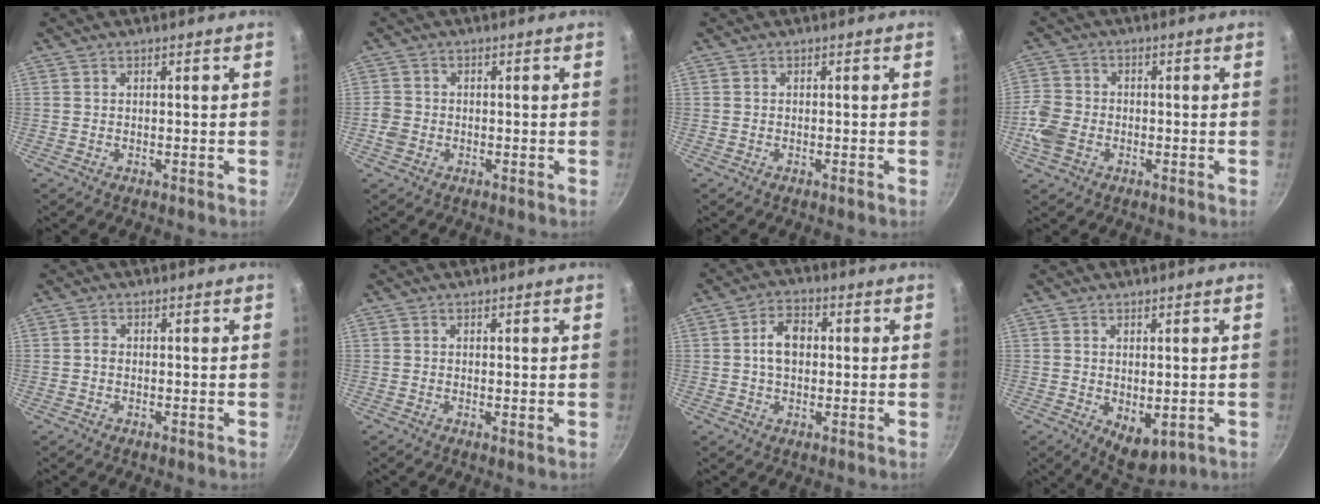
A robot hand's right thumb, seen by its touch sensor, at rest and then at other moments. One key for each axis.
{"total": 3.0, "fx": -1.0, "fy": 2.5, "fz": 1.2, "tx": -0.020, "ty": 0.014, "tz": -0.020}
{"total": 0.5, "fx": -0.4, "fy": 0.1, "fz": 0.4, "tx": -0.008, "ty": 0.003, "tz": -0.007}
{"total": 7.6, "fx": -2.5, "fy": 5.7, "fz": 4.3, "tx": -0.089, "ty": 0.017, "tz": -0.060}
{"total": 1.2, "fx": -0.2, "fy": 1.0, "fz": 0.7, "tx": -0.011, "ty": 0.008, "tz": -0.006}
{"total": 0.6, "fx": 0.1, "fy": 0.2, "fz": 0.5, "tx": -0.008, "ty": -0.007, "tz": 0.000}
{"total": 6.6, "fx": 0.5, "fy": 4.6, "fz": 4.7, "tx": -0.060, "ty": 0.016, "tz": 0.001}
{"total": 5.7, "fx": -0.4, "fy": 3.4, "fz": 4.5, "tx": -0.051, "ty": -0.015, "tz": 0.005}